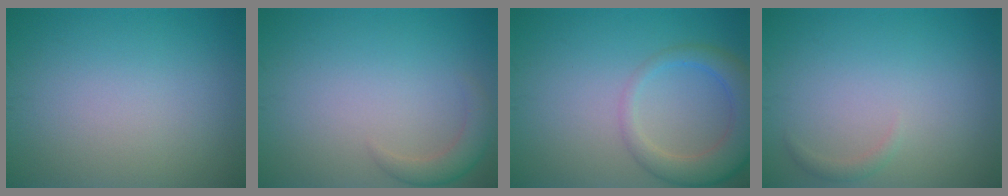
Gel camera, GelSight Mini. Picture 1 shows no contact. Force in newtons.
{"total": 2.2, "press": 2.2, "slide": 0.2}
{"total": 4.8, "press": 4.8, "slide": 0.3}
{"total": 0.8, "press": 0.8, "slide": 0.0}